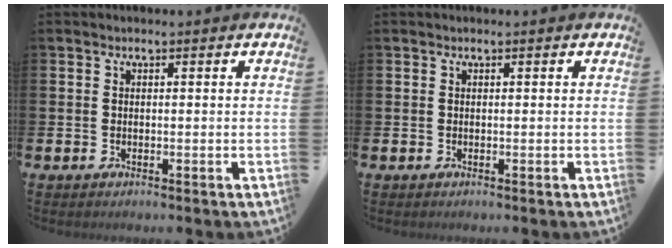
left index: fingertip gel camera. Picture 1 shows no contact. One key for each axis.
{"total": 0.0}